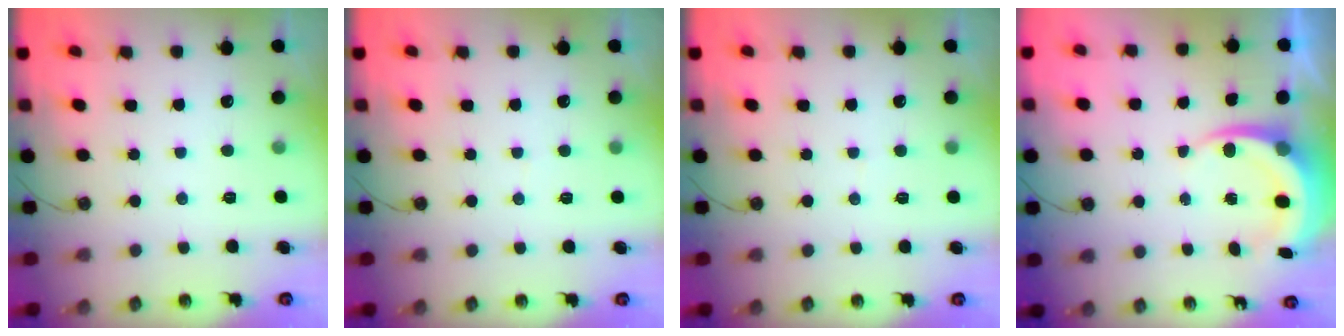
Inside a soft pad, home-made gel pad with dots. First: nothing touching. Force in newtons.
{"total": 1.8, "press": 1.7, "slide": 0.1}
{"total": 1.8, "press": 1.7, "slide": 0.1}
{"total": 5.9, "press": 5.8, "slide": 1.0}